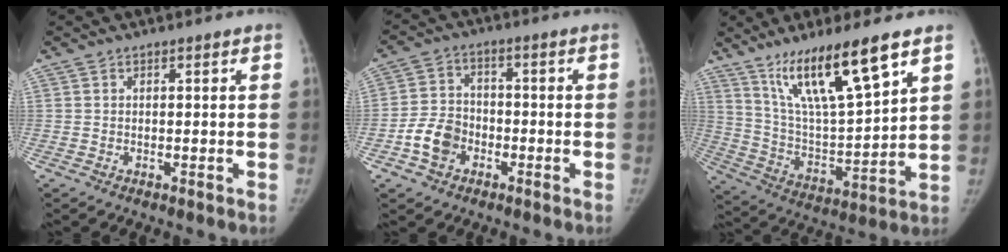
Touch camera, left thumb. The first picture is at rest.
{"total": 7.1, "force": [-3.0, 5.5, 3.4], "torque": [-0.050, 0.025, -0.057]}
{"total": 17.9, "force": [11.3, 3.2, 13.5], "torque": [-0.229, -0.055, 0.218]}